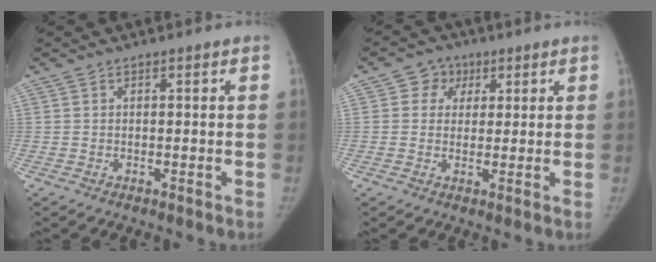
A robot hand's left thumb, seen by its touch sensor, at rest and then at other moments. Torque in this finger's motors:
{"motor_torque": [0.48, 0.33, -0.19, 0.04, 0.08]}